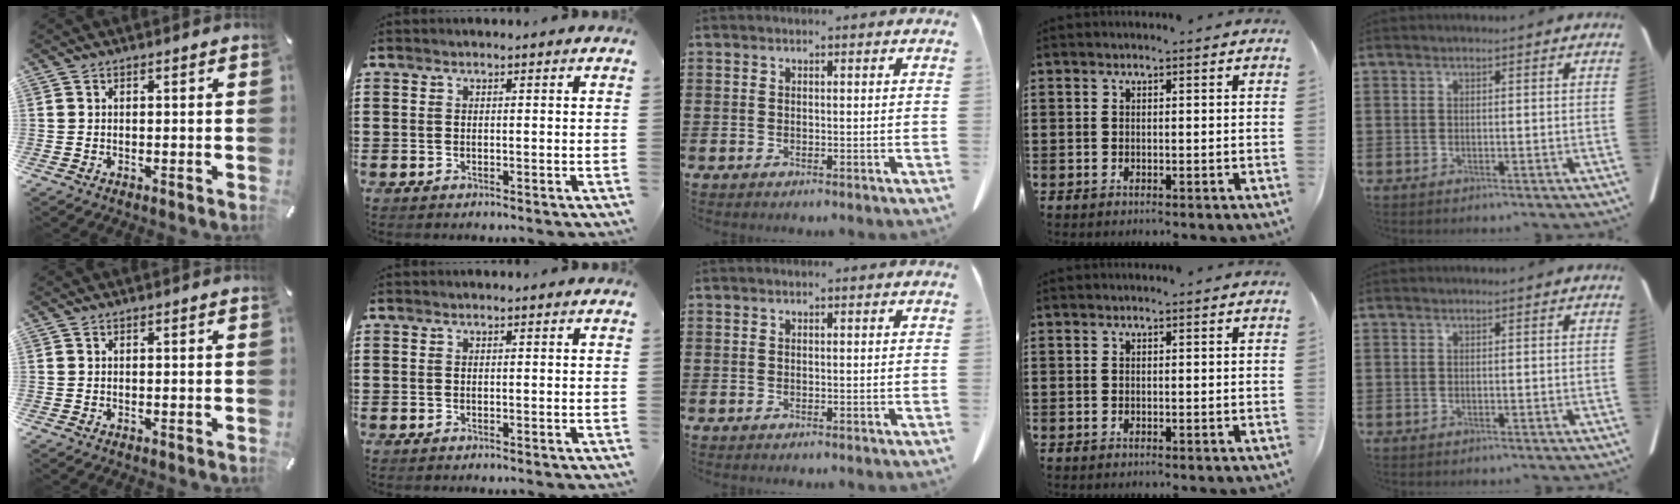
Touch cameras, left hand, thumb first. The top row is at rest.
{}